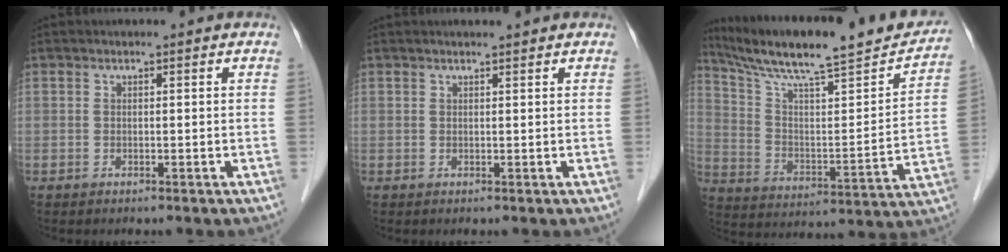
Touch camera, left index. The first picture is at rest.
{"total": 1.8, "force": [1.6, 0.0, 0.7], "torque": [-0.008, 0.009, 0.024]}
{"total": 23.7, "force": [20.6, 2.2, 11.5], "torque": [-0.188, -0.010, 0.310]}